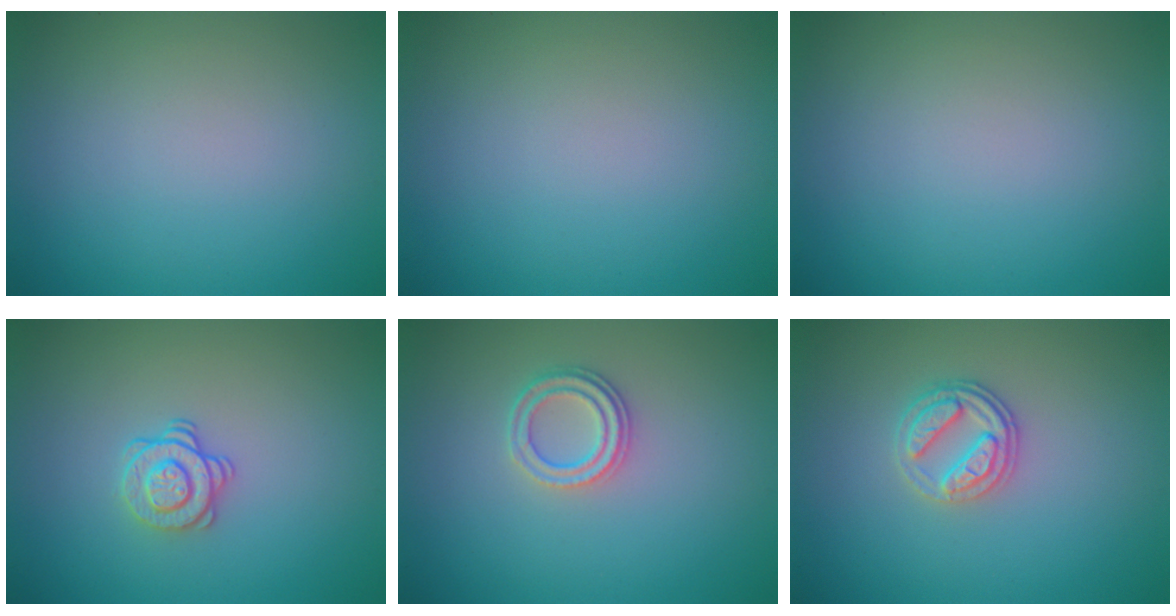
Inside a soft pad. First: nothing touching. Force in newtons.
{"total": 0.0}
{"total": 0.0}
{"total": 2.1, "press": 1.7, "slide": 1.2}
{"total": 2.3, "press": 2.1, "slide": 1.0}
{"total": 2.6, "press": 2.4, "slide": 1.0}